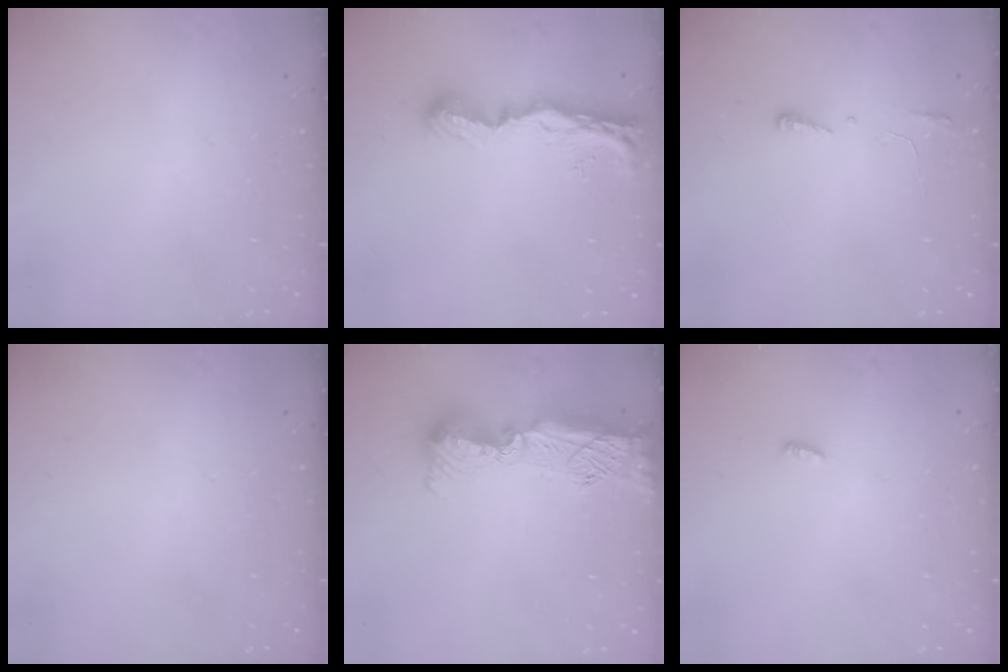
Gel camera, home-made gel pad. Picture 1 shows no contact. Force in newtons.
{"total": 8.6, "press": 8.5, "slide": 1.0}
{"total": 3.8, "press": 3.6, "slide": 1.2}
{"total": 0.0}
{"total": 17.2, "press": 16.2, "slide": 5.8}
{"total": 3.0, "press": 2.9, "slide": 0.8}